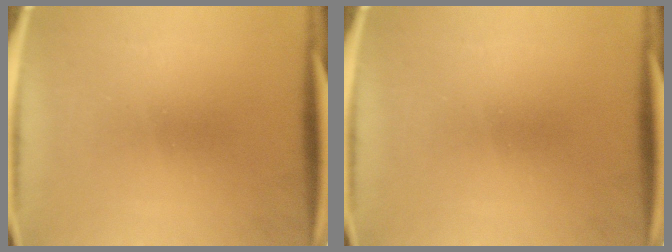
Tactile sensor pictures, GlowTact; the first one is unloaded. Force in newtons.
{"total": 0.0}